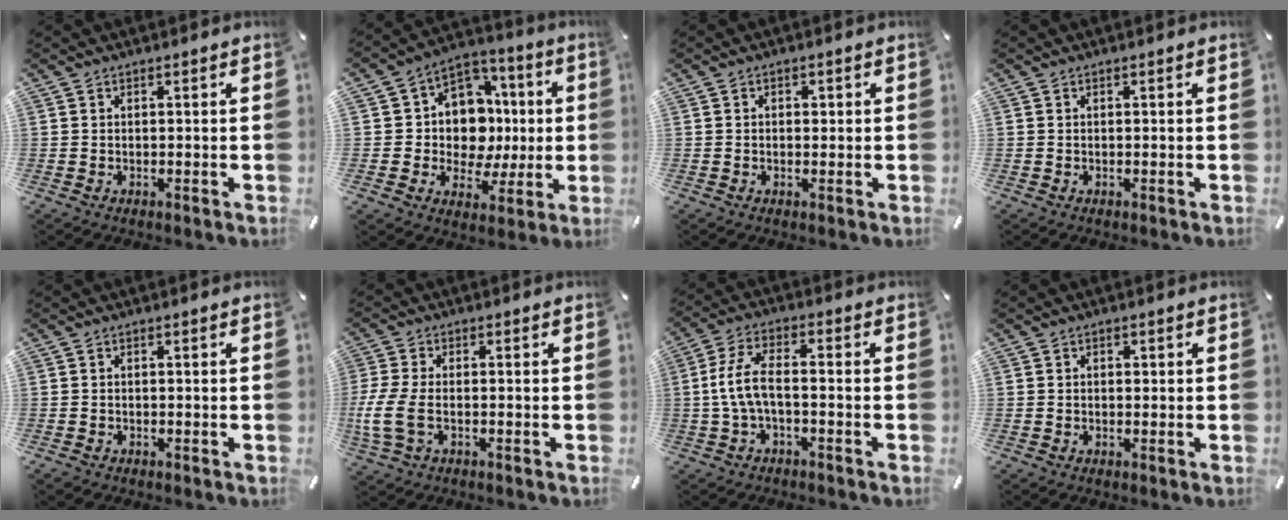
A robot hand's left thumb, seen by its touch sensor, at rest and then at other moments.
{"total": 13.0, "force": [0.0, 11.8, 5.5], "torque": [-0.076, -0.010, 0.014]}
{"total": 1.0, "force": [0.0, 0.9, 0.5], "torque": [-0.010, 0.005, -0.002]}
{"total": 0.0}
{"total": 0.6, "force": [-0.4, 0.4, 0.2], "torque": [-0.004, 0.001, -0.009]}
{"total": 7.9, "force": [-2.0, 4.1, 6.4], "torque": [-0.141, -0.005, -0.035]}
{"total": 8.1, "force": [-1.7, 3.3, 7.2], "torque": [-0.147, 0.005, -0.033]}
{"total": 0.8, "force": [-0.1, 0.7, 0.4], "torque": [-0.007, 0.004, -0.003]}